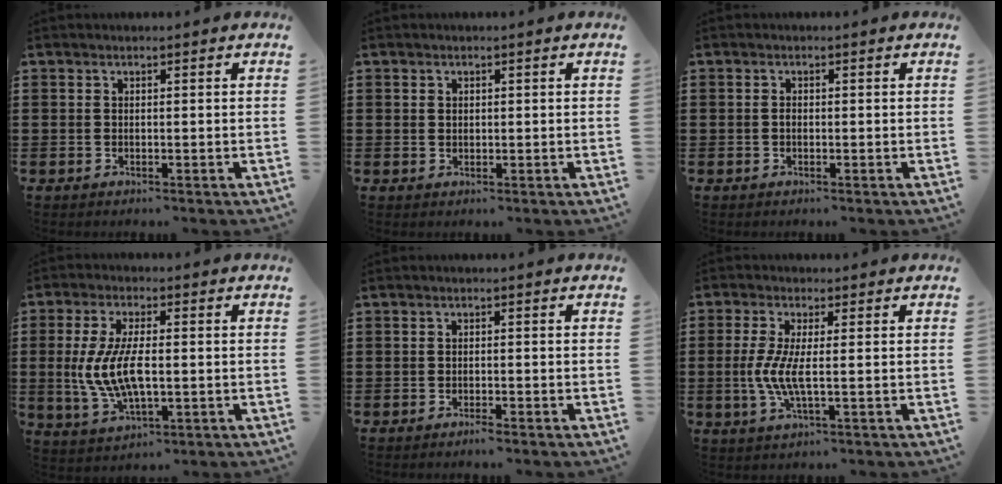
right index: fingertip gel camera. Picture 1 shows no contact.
{"total": 0.8, "force": [0.4, 0.7, 0.3], "torque": [-0.007, 0.003, 0.008]}
{"total": 0.7, "force": [-0.2, 0.4, 0.5], "torque": [-0.013, -0.001, -0.004]}
{"total": 8.9, "force": [-0.5, 3.6, 8.1], "torque": [-0.186, -0.009, -0.017]}
{"total": 1.1, "force": [-1.0, 0.0, 0.6], "torque": [-0.012, -0.004, -0.018]}
{"total": 5.5, "force": [-0.5, 1.0, 5.3], "torque": [-0.126, -0.012, -0.019]}